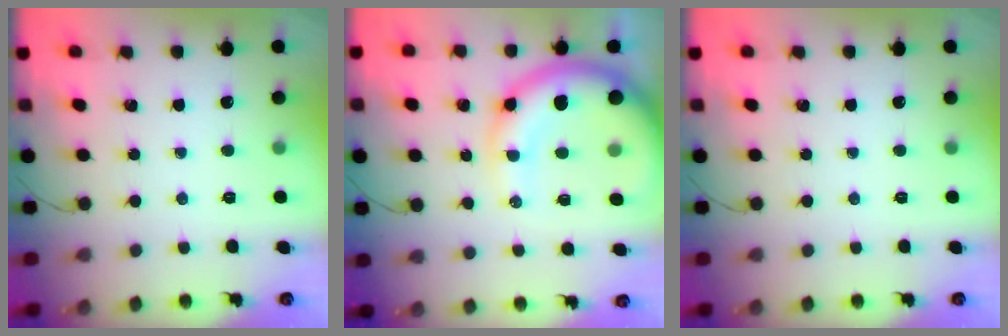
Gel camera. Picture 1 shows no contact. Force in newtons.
{"total": 15.4, "press": 14.9, "slide": 3.7}
{"total": 0.0}